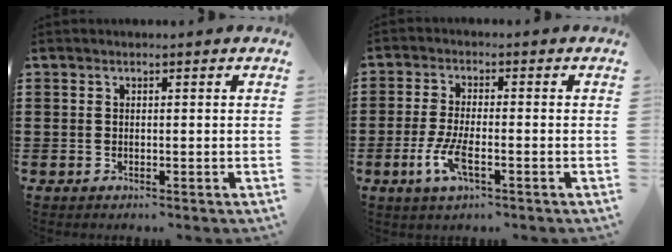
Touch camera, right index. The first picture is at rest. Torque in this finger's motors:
{"motor_torque": [2.14, 0.00, 0.20, 0.05]}